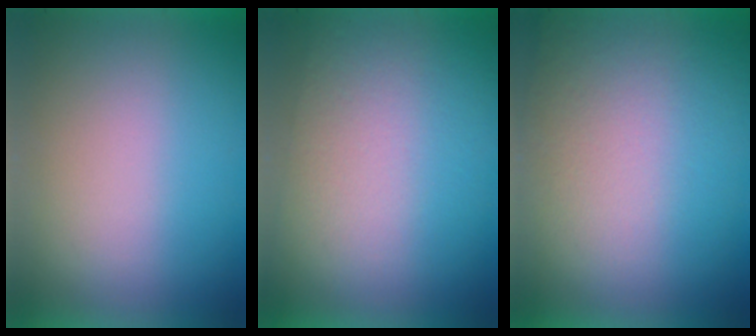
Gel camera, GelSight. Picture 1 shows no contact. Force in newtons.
{"total": 2.9}
{"total": 3.6}